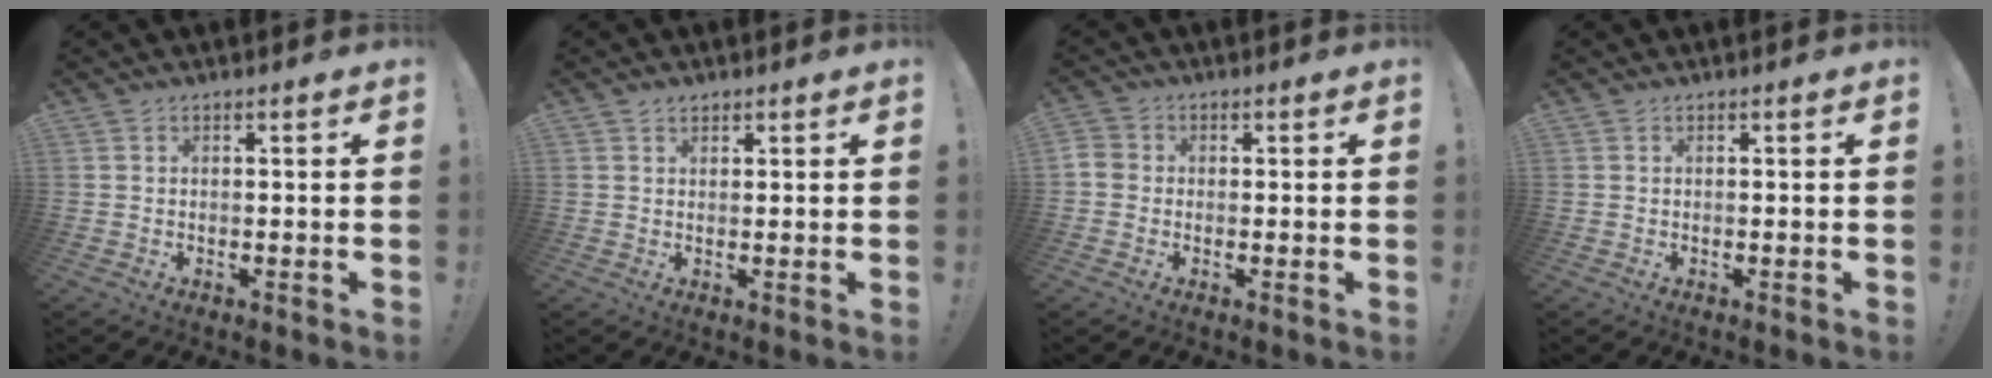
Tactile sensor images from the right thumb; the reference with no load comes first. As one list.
[{"total": 1.5, "force": [1.2, 0.8, 0.4], "torque": [0.004, -0.008, 0.020]}, {"total": 3.3, "force": [-0.7, 2.8, 1.6], "torque": [-0.037, 0.011, -0.013]}, {"total": 0.0}]